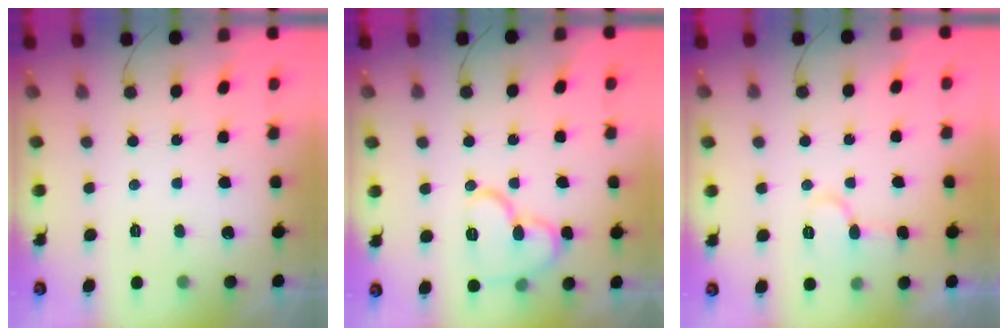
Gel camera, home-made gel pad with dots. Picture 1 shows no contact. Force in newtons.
{"total": 12.0, "press": 11.9, "slide": 0.9}
{"total": 7.2, "press": 7.2, "slide": 0.8}